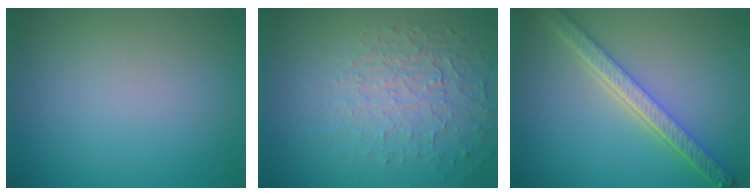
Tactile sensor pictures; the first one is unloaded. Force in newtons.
{"total": 5.3, "press": 3.4, "slide": 4.1}
{"total": 5.1, "press": 4.0, "slide": 3.2}